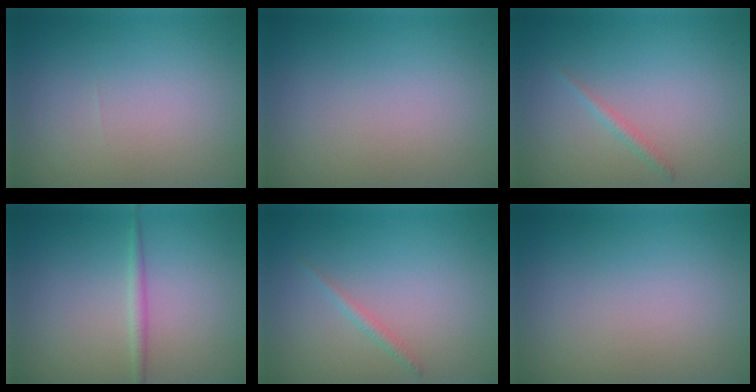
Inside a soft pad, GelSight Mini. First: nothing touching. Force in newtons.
{"total": 0.0}
{"total": 0.9, "press": 0.9, "slide": 0.1}
{"total": 1.1, "press": 1.1, "slide": 0.1}
{"total": 0.9, "press": 0.9, "slide": 0.1}
{"total": 0.0}